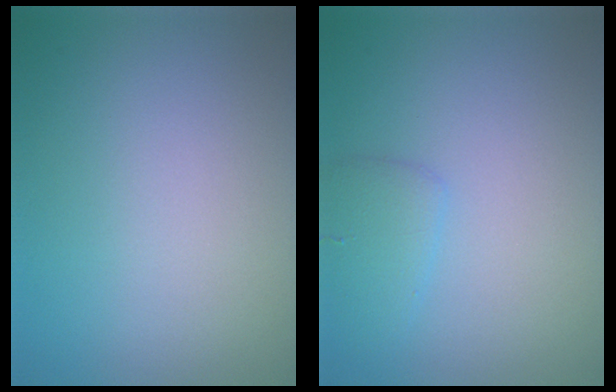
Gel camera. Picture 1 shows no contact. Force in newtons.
{"total": 1.9, "press": 1.9, "slide": 0.1}